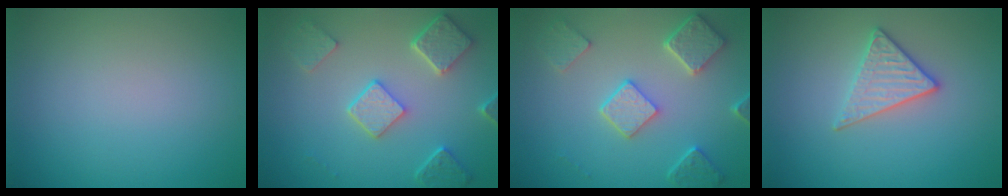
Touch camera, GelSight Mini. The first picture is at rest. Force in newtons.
{"total": 5.0, "press": 3.9, "slide": 3.1}
{"total": 4.9, "press": 3.8, "slide": 3.2}
{"total": 2.7, "press": 2.6, "slide": 1.0}